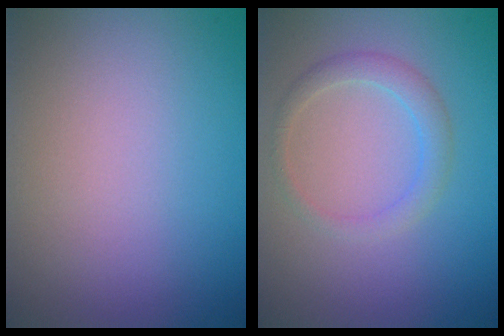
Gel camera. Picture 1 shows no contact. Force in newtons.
{"total": 2.0, "press": 2.0, "slide": 0.1}